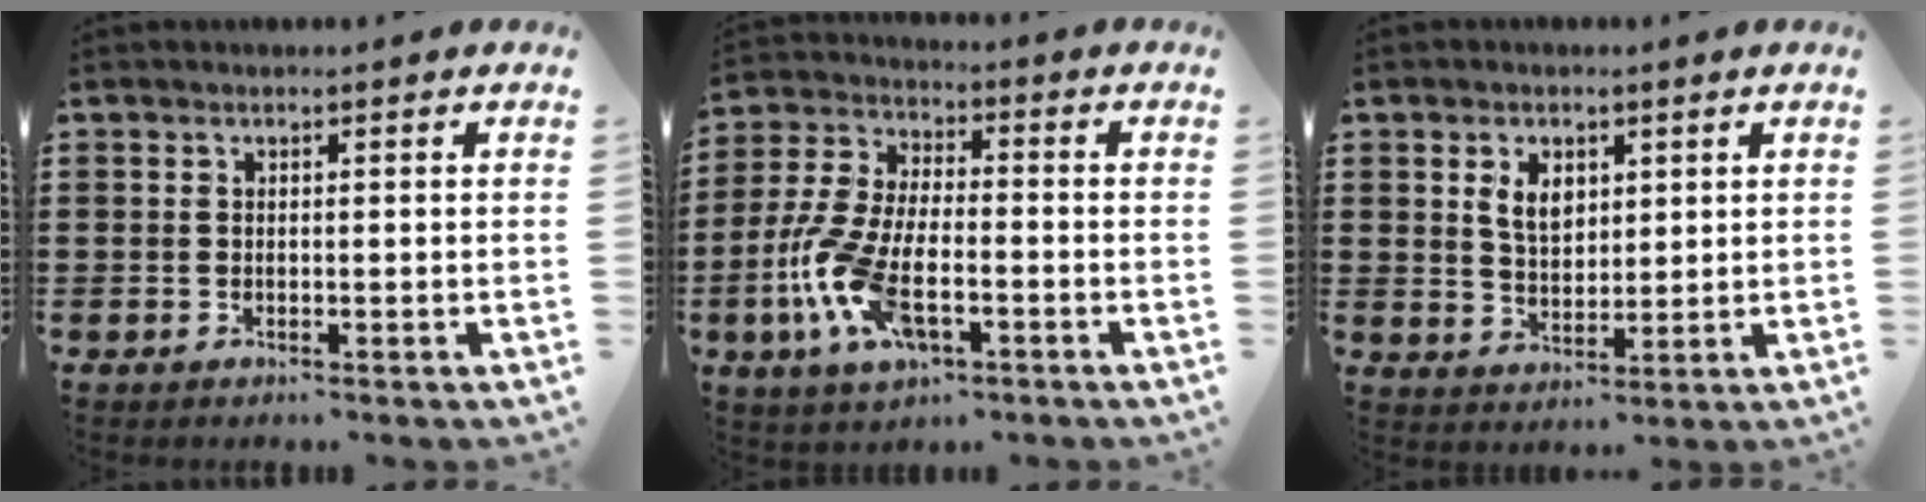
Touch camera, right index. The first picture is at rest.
{"total": 10.9, "force": [-3.8, 4.7, 9.0], "torque": [-0.226, -0.013, -0.077]}
{"total": 4.6, "force": [1.9, 3.0, 3.0], "torque": [-0.060, 0.009, 0.031]}